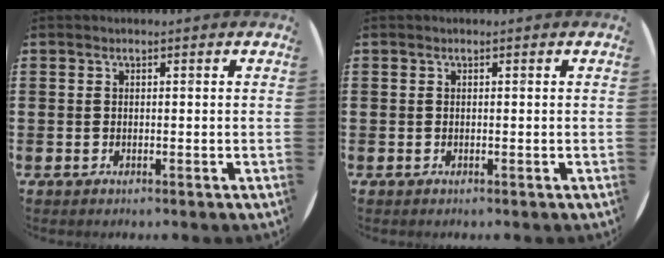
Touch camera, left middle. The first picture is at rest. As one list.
[{"total": 0.0}]